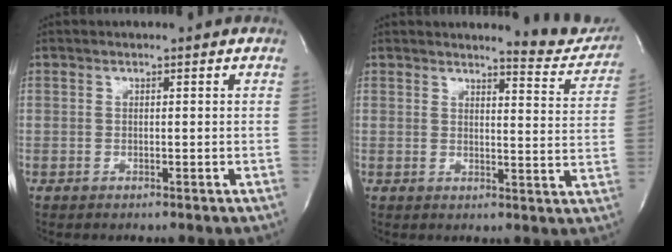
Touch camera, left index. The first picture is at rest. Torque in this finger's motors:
{"motor_torque": [-0.71, -0.68, 0.18, 0.03]}